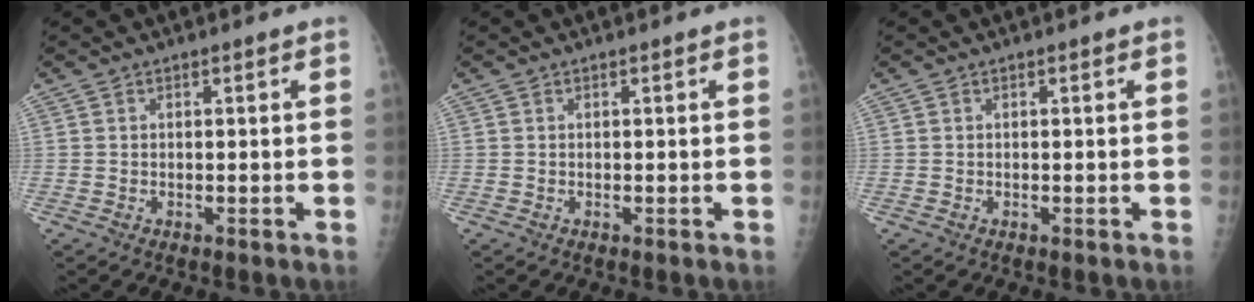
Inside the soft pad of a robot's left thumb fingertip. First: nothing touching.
{"total": 0.0}
{"total": 0.0}